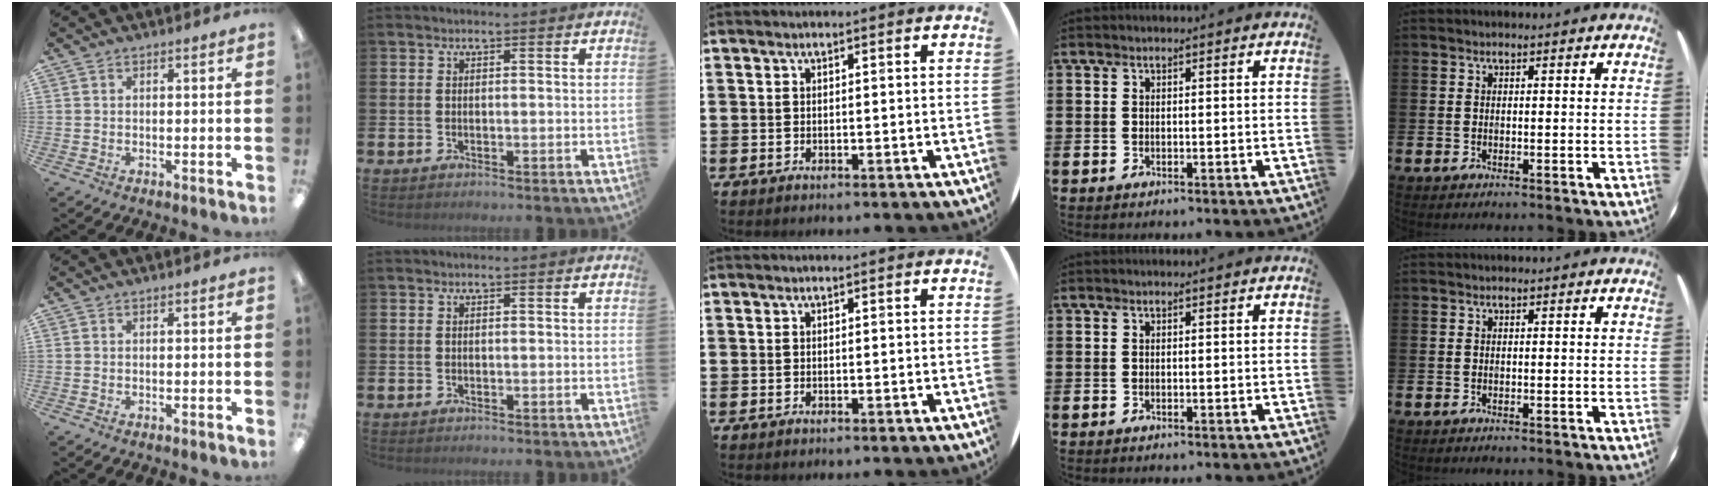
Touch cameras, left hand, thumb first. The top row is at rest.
{}